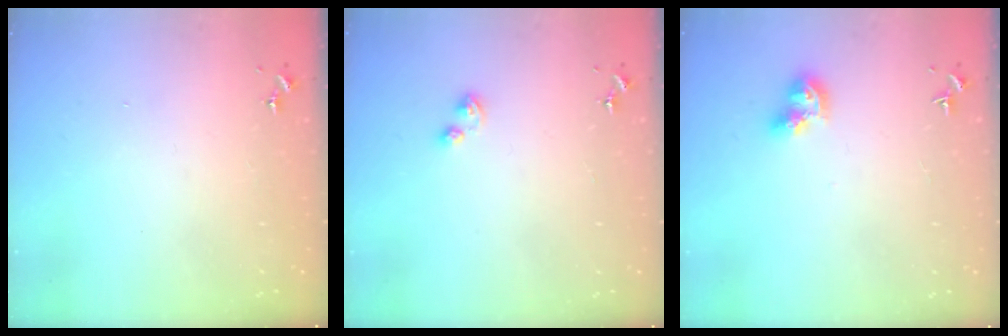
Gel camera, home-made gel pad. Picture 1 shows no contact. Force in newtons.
{"total": 5.2, "press": 5.1, "slide": 0.4}
{"total": 9.3, "press": 9.2, "slide": 1.2}